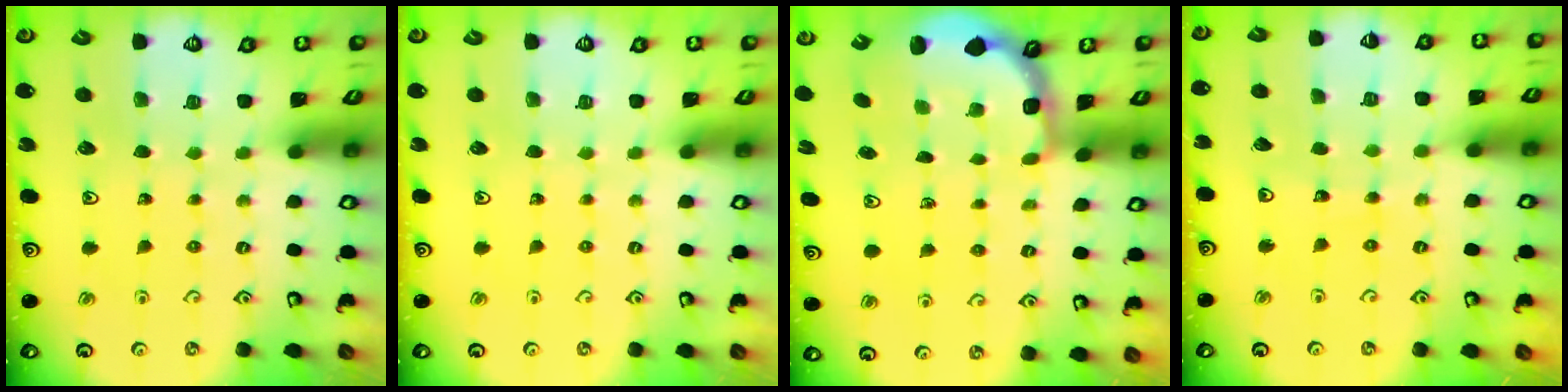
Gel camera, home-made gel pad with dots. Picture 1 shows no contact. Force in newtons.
{"total": 0.0}
{"total": 3.0, "press": 2.0, "slide": 2.2}
{"total": 3.8, "press": 3.8, "slide": 0.4}